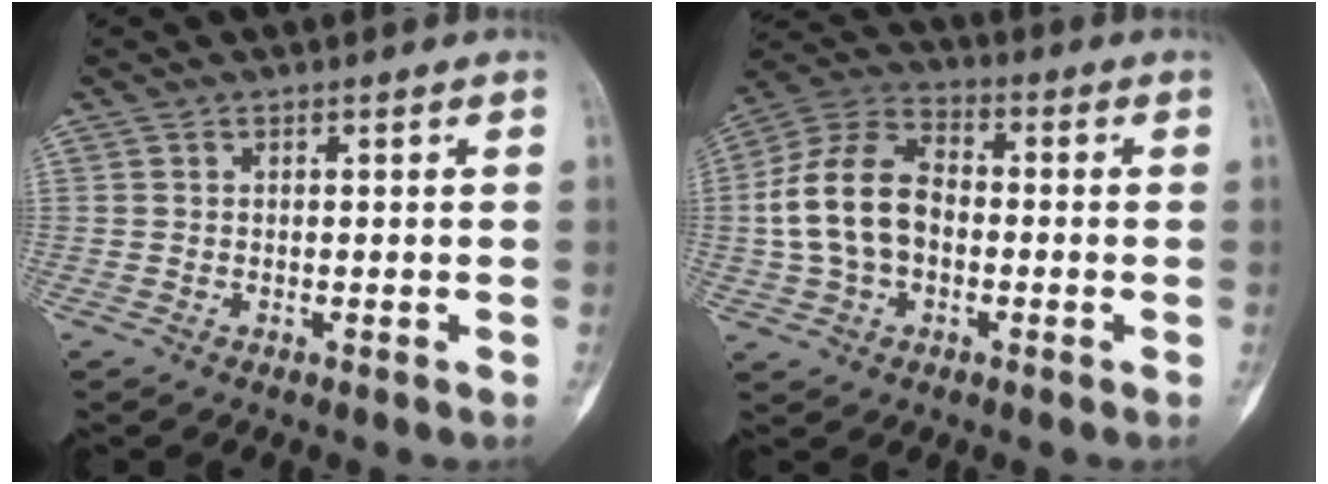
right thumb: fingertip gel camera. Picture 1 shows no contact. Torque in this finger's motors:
{"motor_torque": [1.05, 1.06, 0.51, -0.39, 0.16]}